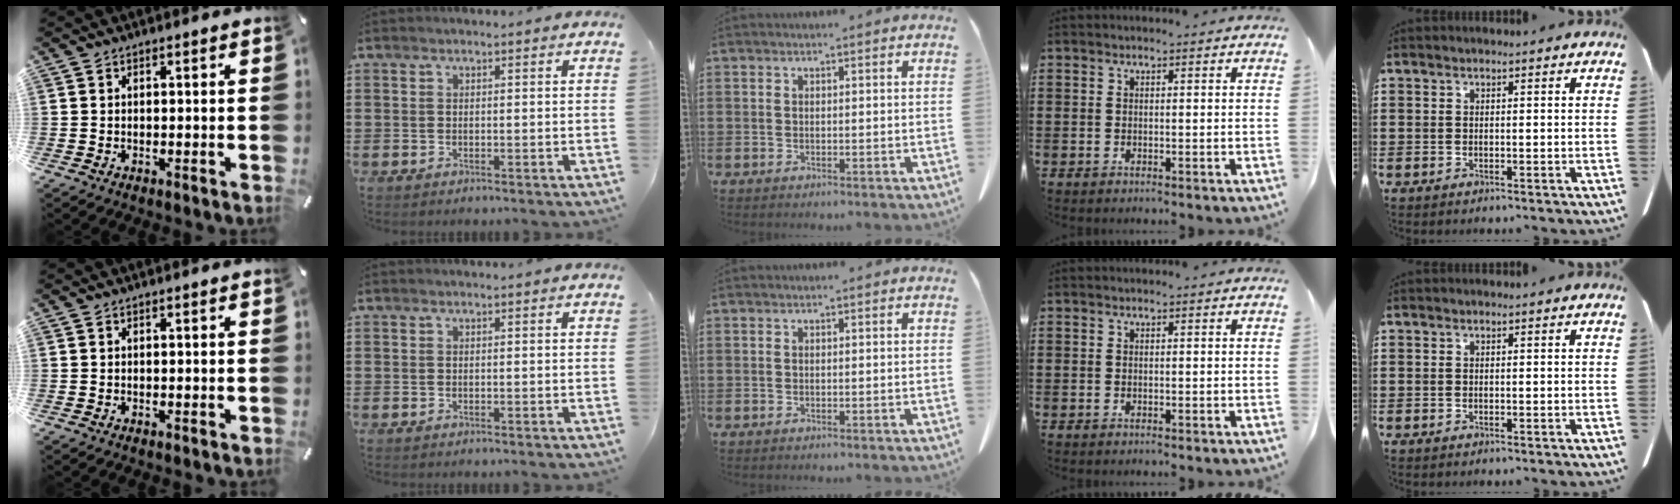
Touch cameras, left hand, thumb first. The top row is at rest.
{}